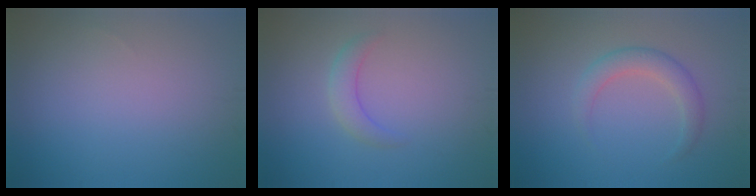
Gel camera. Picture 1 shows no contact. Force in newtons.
{"total": 1.9, "press": 1.9, "slide": 0.1}
{"total": 2.5, "press": 2.5, "slide": 0.2}